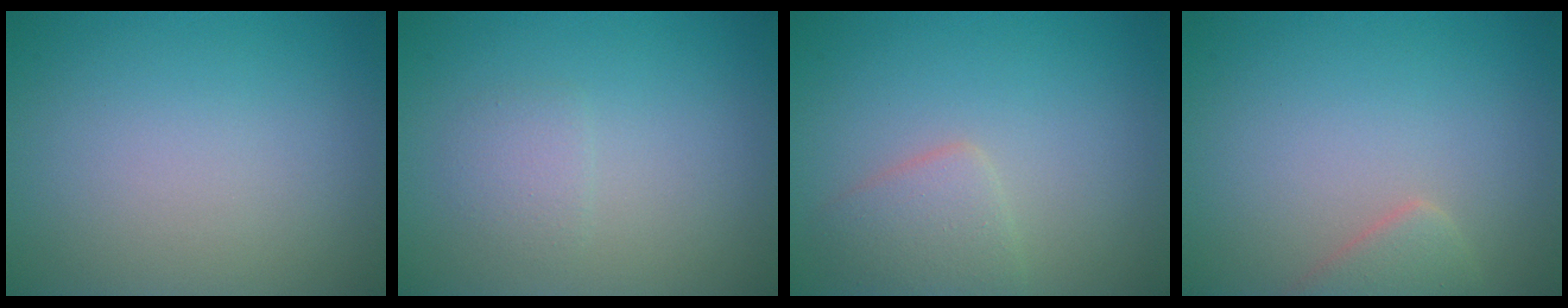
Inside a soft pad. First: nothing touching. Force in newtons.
{"total": 1.3, "press": 1.3, "slide": 0.1}
{"total": 2.4, "press": 2.4, "slide": 0.0}
{"total": 2.1, "press": 2.1, "slide": 0.1}